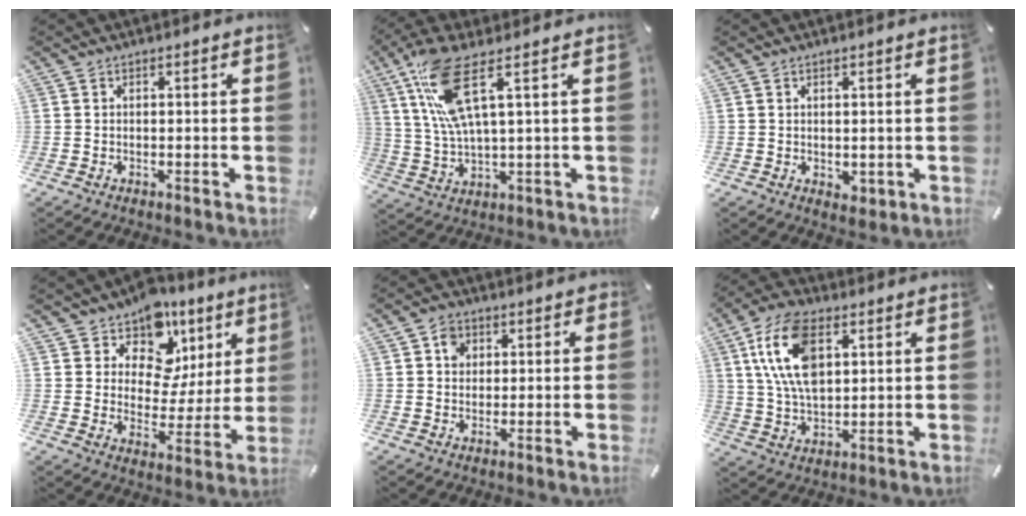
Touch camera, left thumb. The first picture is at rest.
{"total": 12.6, "force": [5.3, 3.3, 10.9], "torque": [-0.228, -0.003, 0.096]}
{"total": 1.6, "force": [0.2, 1.4, 0.7], "torque": [-0.004, 0.000, 0.003]}
{"total": 11.0, "force": [6.9, 8.0, 3.0], "torque": [-0.046, -0.064, 0.125]}
{"total": 4.4, "force": [0.6, 3.9, 1.9], "torque": [-0.019, 0.002, 0.005]}
{"total": 13.8, "force": [4.7, 8.1, 10.2], "torque": [-0.243, 0.003, 0.082]}